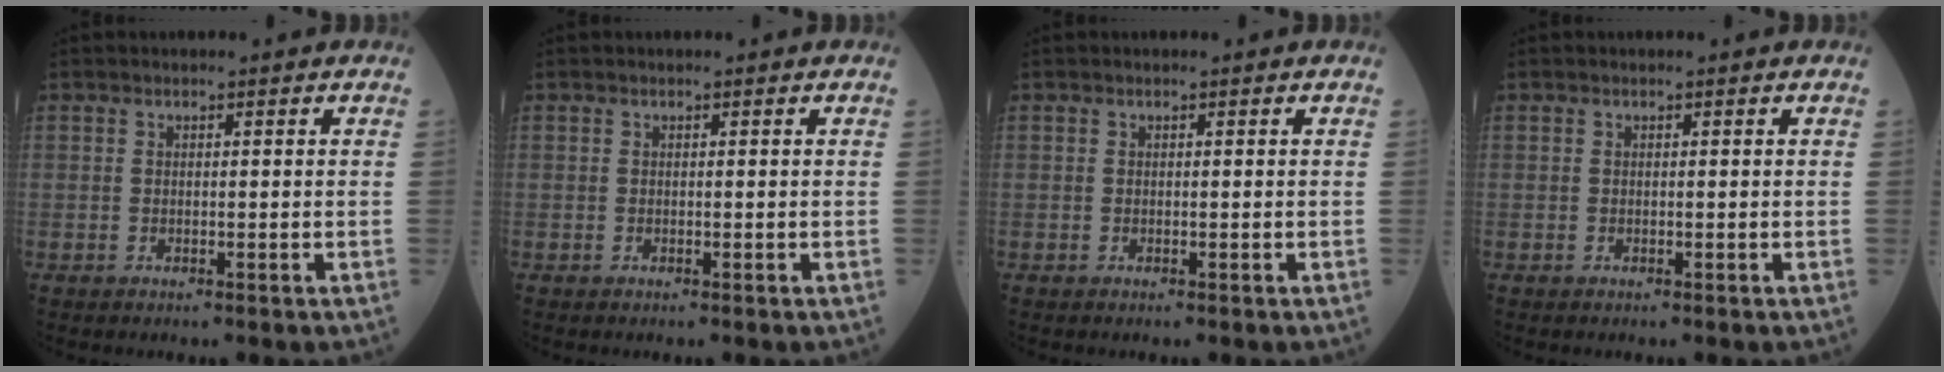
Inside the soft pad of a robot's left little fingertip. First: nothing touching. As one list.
[{"total": 0.0}, {"total": 0.0}, {"total": 0.0}]